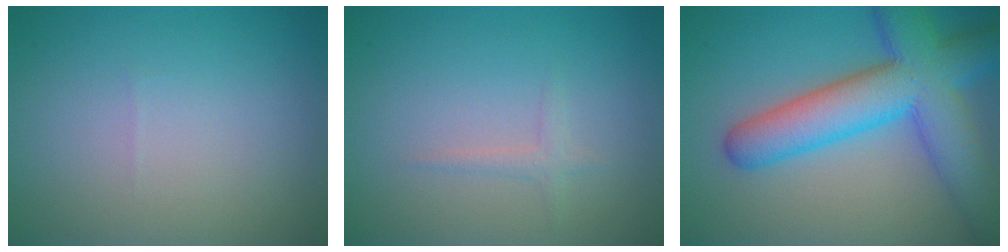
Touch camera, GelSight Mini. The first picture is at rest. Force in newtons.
{"total": 1.0, "press": 1.0, "slide": 0.1}
{"total": 10.1, "press": 10.0, "slide": 0.5}